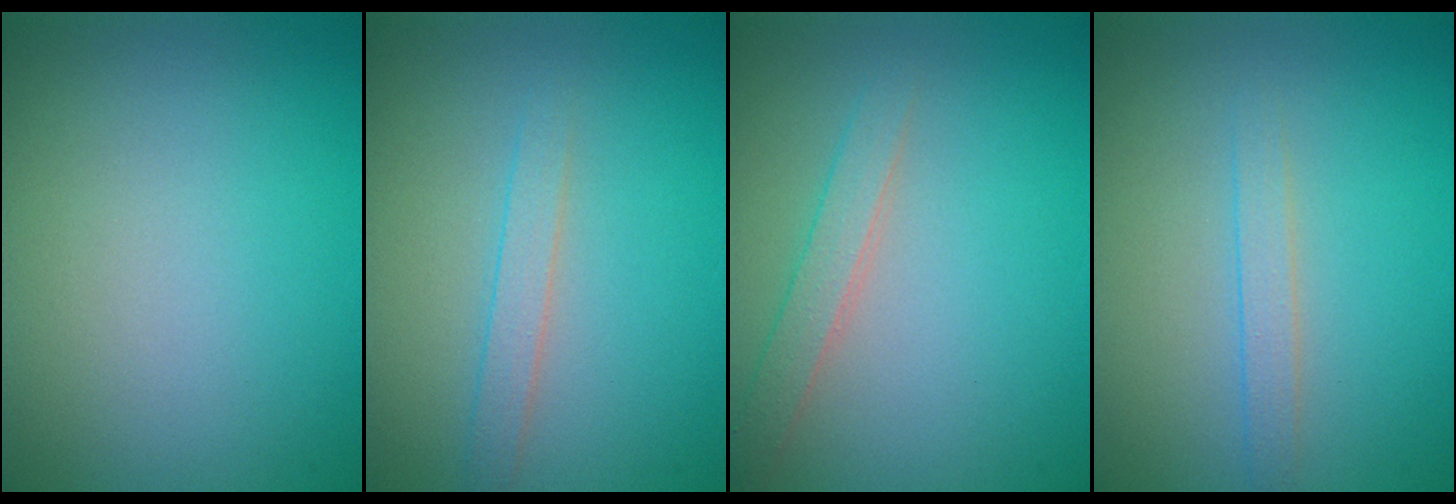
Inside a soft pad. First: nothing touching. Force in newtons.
{"total": 1.5, "press": 1.5, "slide": 0.1}
{"total": 2.0, "press": 2.0, "slide": 0.0}
{"total": 1.3, "press": 1.3, "slide": 0.0}